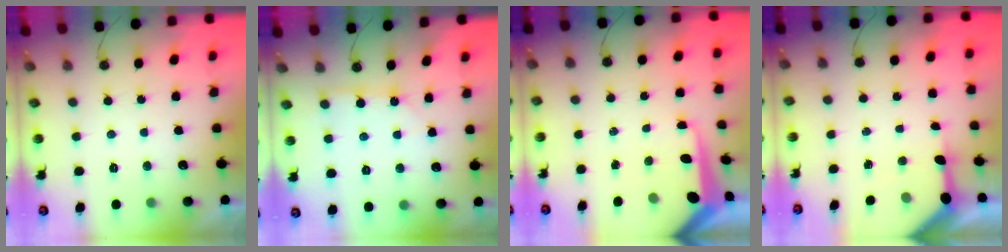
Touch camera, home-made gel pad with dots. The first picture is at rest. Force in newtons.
{"total": 2.8, "press": 2.8, "slide": 0.3}
{"total": 10.1, "press": 10.0, "slide": 1.0}
{"total": 6.7, "press": 6.7, "slide": 0.7}